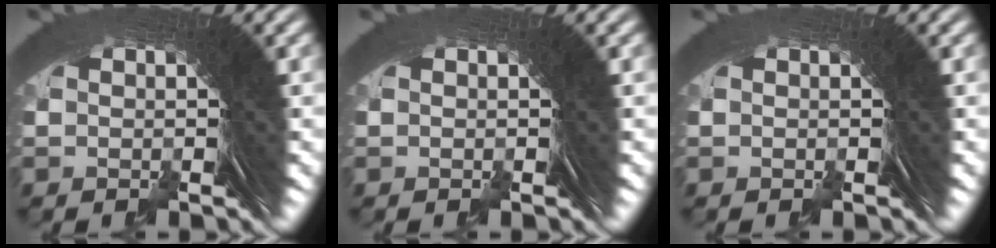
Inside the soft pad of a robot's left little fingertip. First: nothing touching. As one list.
[{"total": 0.0}, {"total": 0.0}]